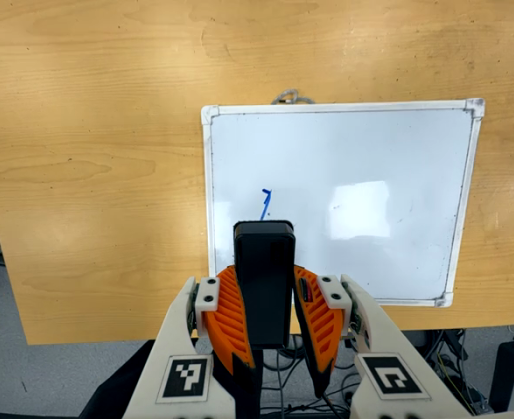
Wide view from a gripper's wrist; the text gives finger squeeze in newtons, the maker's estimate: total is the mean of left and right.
{"total": 9.1, "left": 6.5, "right": 11.8}